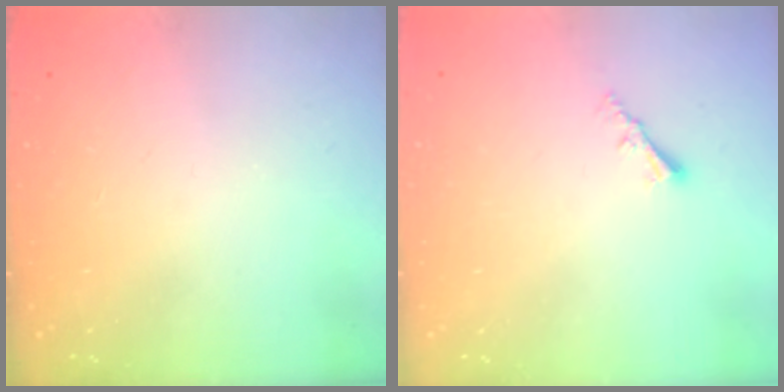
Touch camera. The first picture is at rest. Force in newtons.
{"total": 2.2, "press": 2.2, "slide": 0.4}